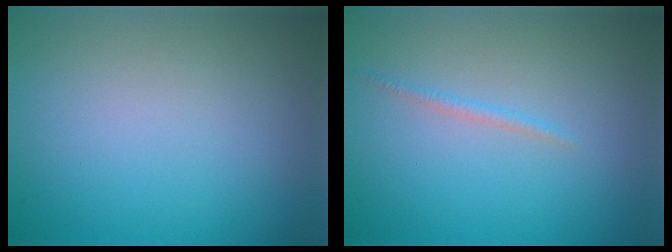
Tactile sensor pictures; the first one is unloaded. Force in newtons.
{"total": 0.8, "press": 0.8, "slide": 0.0}